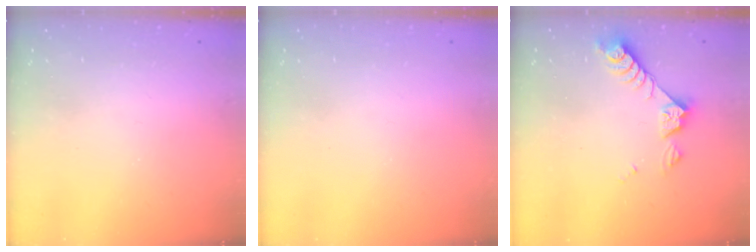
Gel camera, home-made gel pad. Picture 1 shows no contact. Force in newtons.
{"total": 0.0}
{"total": 8.4, "press": 8.3, "slide": 0.8}